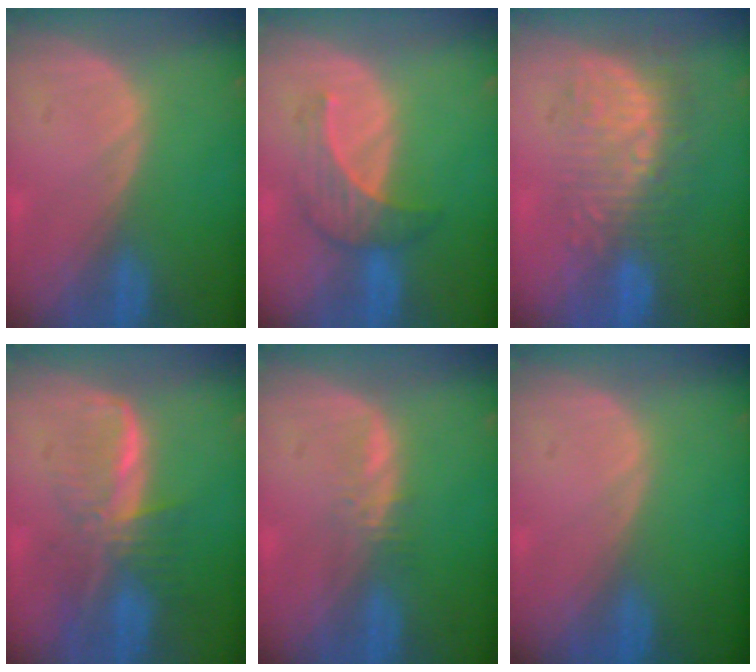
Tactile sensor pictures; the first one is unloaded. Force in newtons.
{"total": 4.8, "press": 4.8, "slide": 0.5}
{"total": 9.9, "press": 8.7, "slide": 4.8}
{"total": 7.6, "press": 6.7, "slide": 3.6}
{"total": 2.2, "press": 2.1, "slide": 0.2}
{"total": 0.0}